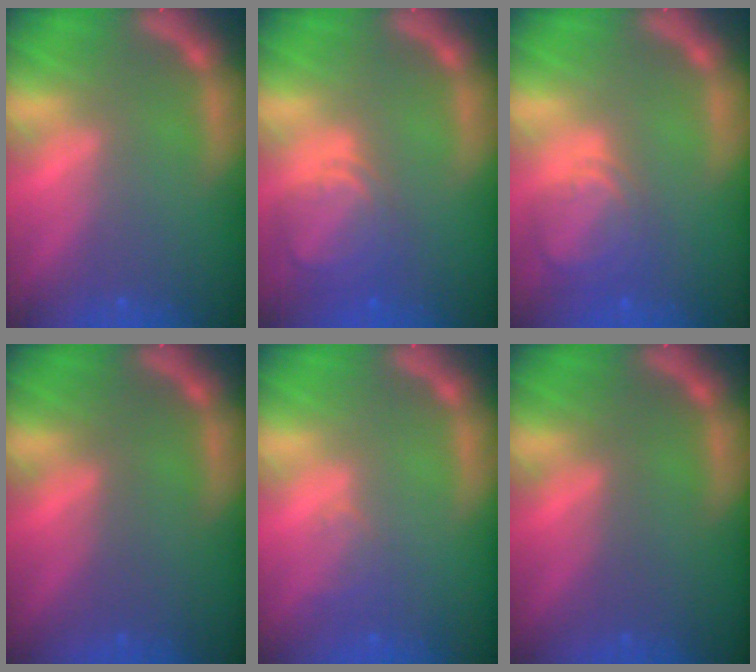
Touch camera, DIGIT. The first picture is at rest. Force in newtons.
{"total": 5.0}
{"total": 4.5}
{"total": 0.0}
{"total": 1.5}
{"total": 0.0}